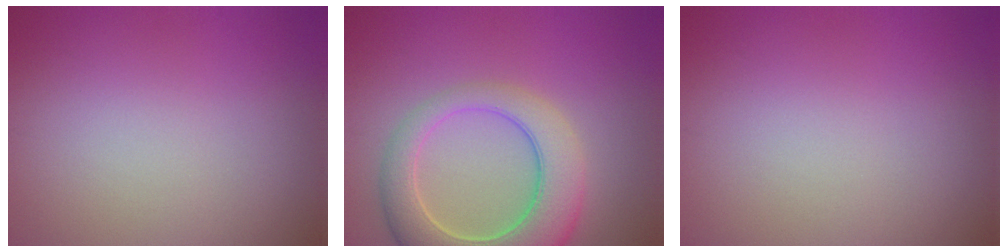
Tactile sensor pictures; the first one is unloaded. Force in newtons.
{"total": 7.8, "press": 7.8, "slide": 0.7}
{"total": 0.0}